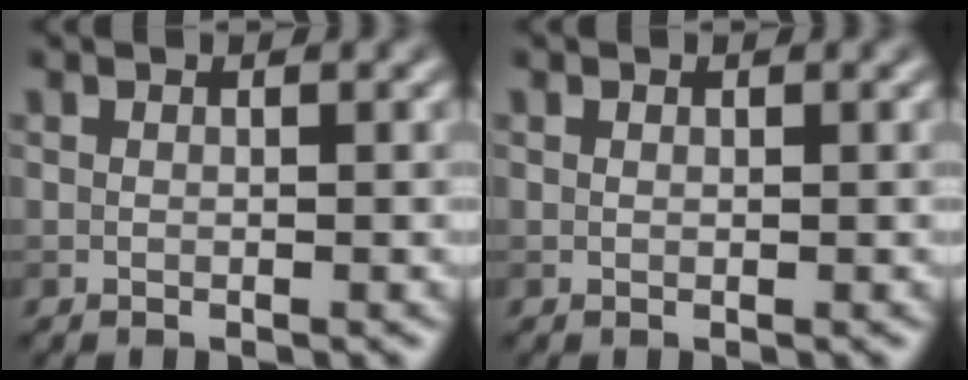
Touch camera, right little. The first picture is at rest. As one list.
[{"total": 0.0}]